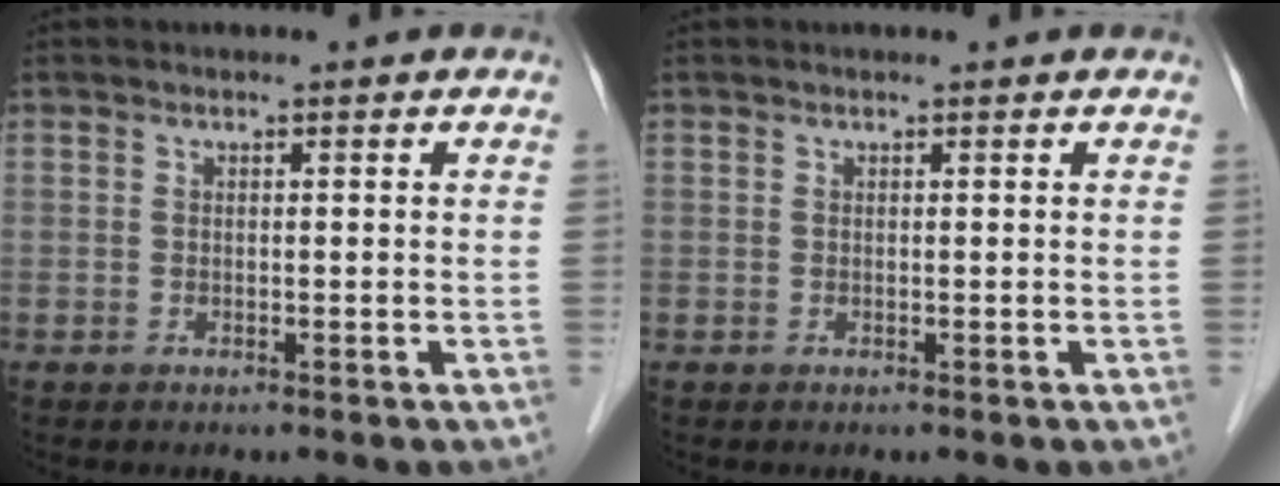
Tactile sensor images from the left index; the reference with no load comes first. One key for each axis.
{"total": 0.6, "fx": 0.6, "fy": 0.0, "fz": 0.2, "tx": -0.004, "ty": 0.006, "tz": 0.009}